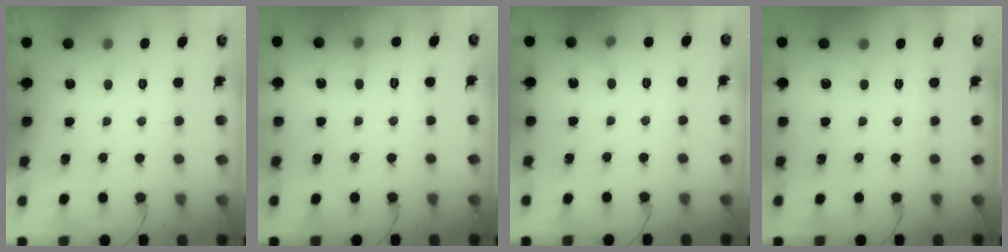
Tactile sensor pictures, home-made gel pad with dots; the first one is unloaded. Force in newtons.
{"total": 6.7, "press": 6.4, "slide": 2.0}
{"total": 4.2, "press": 4.0, "slide": 1.3}
{"total": 0.0}